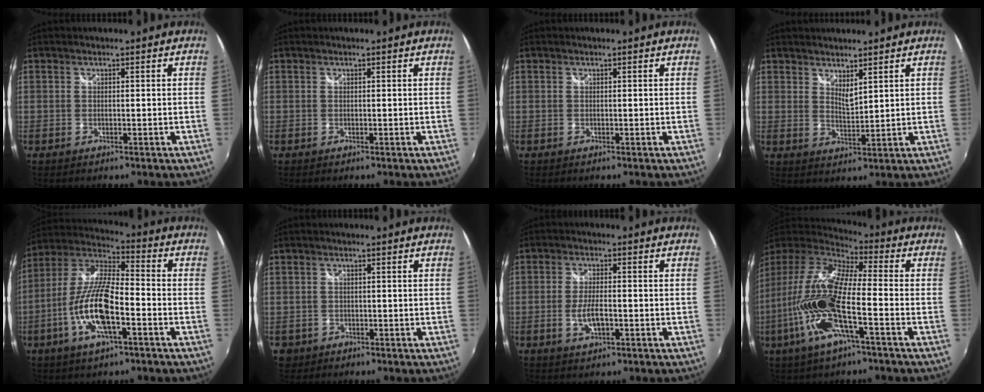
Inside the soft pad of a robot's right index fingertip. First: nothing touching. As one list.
[{"total": 0.0}, {"total": 0.0}, {"total": 3.4, "force": [2.8, 0.6, 1.7], "torque": [-0.027, -0.005, 0.048]}, {"total": 14.7, "force": [-5.4, 4.3, 13.0], "torque": [-0.269, -0.007, -0.105]}, {"total": 2.5, "force": [-0.7, 2.3, 0.5], "torque": [-0.016, 0.000, -0.006]}, {"total": 4.8, "force": [-1.5, 1.6, 4.2], "torque": [-0.087, -0.005, -0.025]}, {"total": 20.5, "force": [-6.5, 4.9, 18.8], "torque": [-0.371, -0.028, -0.135]}]